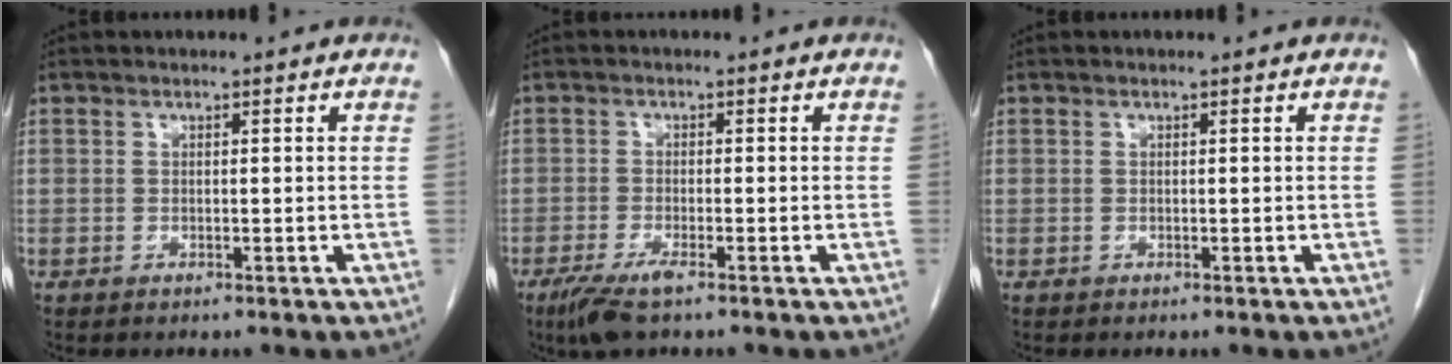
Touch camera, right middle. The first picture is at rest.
{"total": 4.2, "force": [-2.8, 0.5, 3.2], "torque": [-0.067, -0.012, -0.052]}
{"total": 0.0}